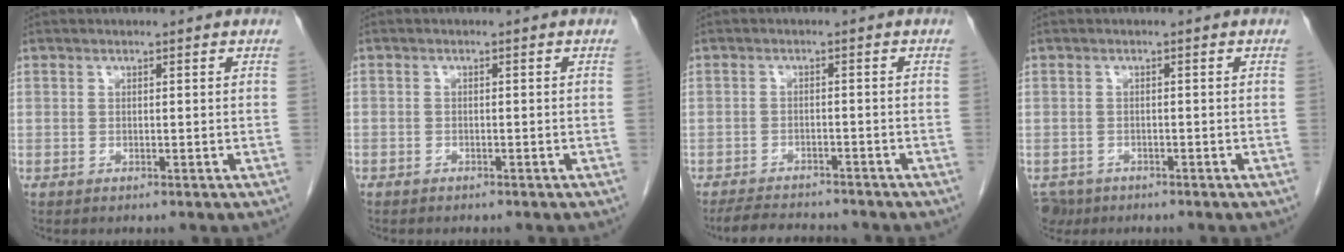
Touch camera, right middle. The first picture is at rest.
{"total": 1.3, "force": [-1.0, 0.7, 0.2], "torque": [-0.010, 0.002, -0.016]}
{"total": 7.1, "force": [-6.7, 1.5, 2.1], "torque": [-0.035, -0.007, -0.099]}
{"total": 3.7, "force": [-2.6, 2.5, 0.5], "torque": [-0.007, 0.001, -0.043]}